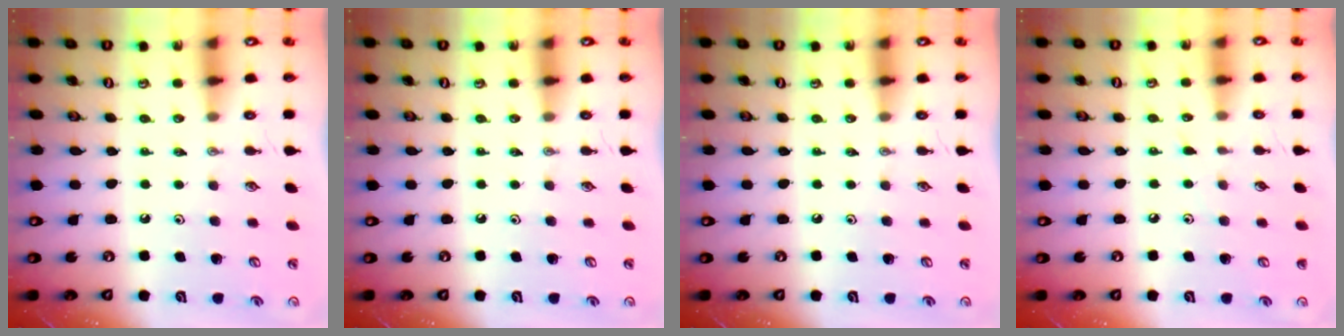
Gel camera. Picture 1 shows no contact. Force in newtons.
{"total": 0.0}
{"total": 0.0}
{"total": 2.9, "press": 2.9, "slide": 0.4}